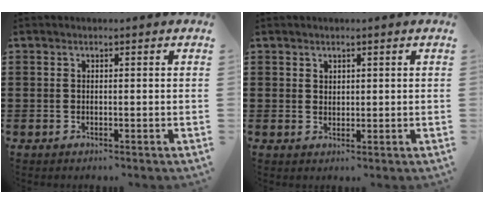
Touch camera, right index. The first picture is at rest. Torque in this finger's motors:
{"motor_torque": [-0.44, 0.33, -0.03, -0.01]}